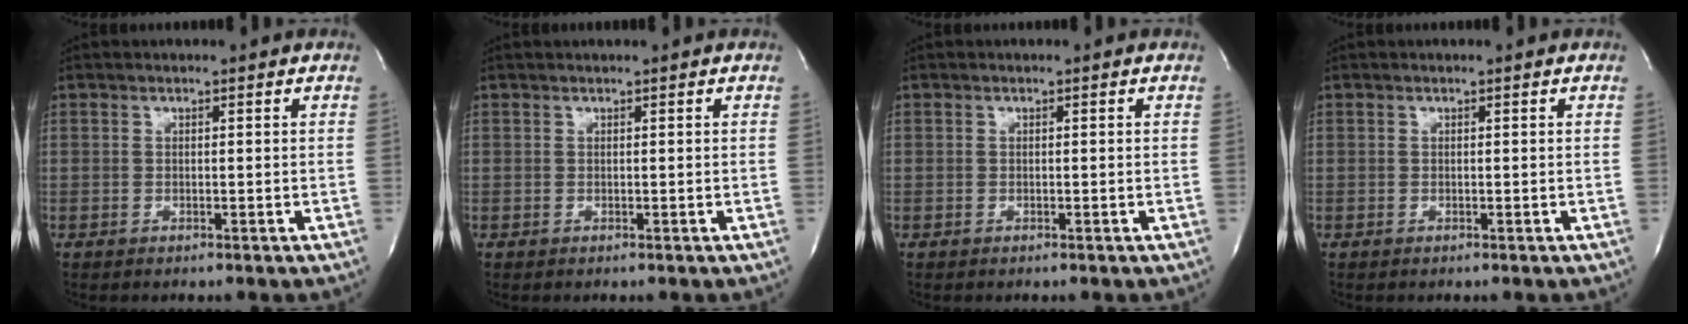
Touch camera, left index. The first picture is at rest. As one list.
[{"total": 0.9, "force": [0.8, -0.2, 0.4], "torque": [-0.005, 0.011, 0.017]}, {"total": 0.0}, {"total": 0.0}]